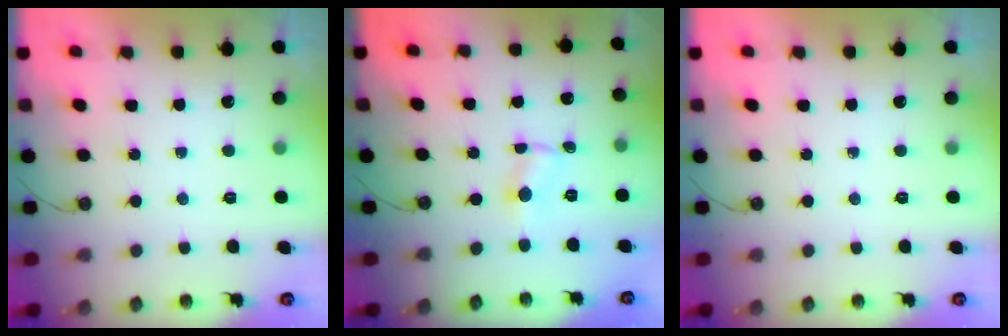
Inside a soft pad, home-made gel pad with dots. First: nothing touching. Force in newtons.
{"total": 1.1, "press": 1.1, "slide": 0.2}
{"total": 0.0}